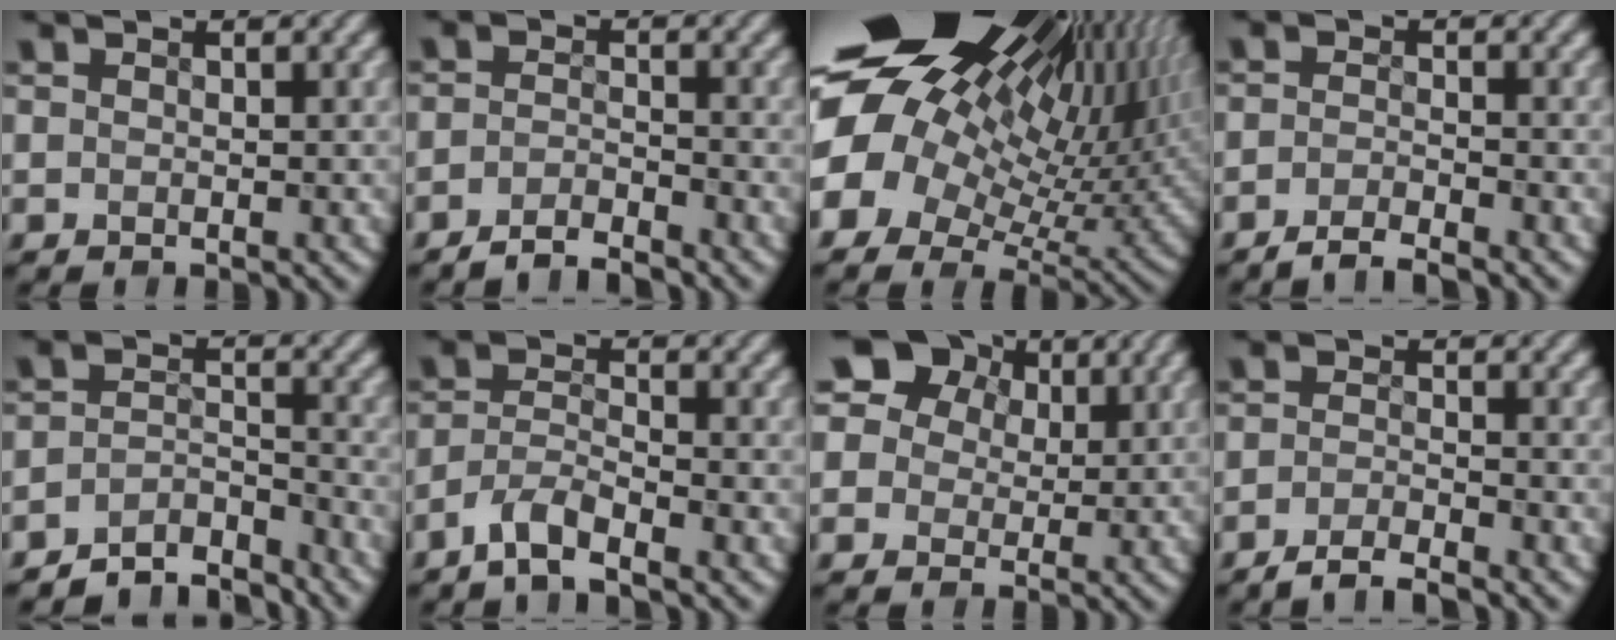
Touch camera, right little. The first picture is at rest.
{"total": 2.6, "force": [-2.4, 0.3, 0.9], "torque": [-0.017, 0.005, -0.047]}
{"total": 21.1, "force": [6.8, 13.4, 14.9], "torque": [-0.289, 0.021, 0.123]}
{"total": 2.4, "force": [-2.1, 0.2, 1.1], "torque": [-0.024, 0.004, -0.045]}
{"total": 5.1, "force": [-4.7, 1.5, 1.3], "torque": [-0.018, 0.000, -0.083]}
{"total": 2.9, "force": [-2.2, 0.4, 1.8], "torque": [-0.043, 0.006, -0.053]}
{"total": 14.9, "force": [6.5, 12.0, 6.0], "torque": [-0.148, 0.041, 0.090]}
{"total": 2.7, "force": [-2.4, 0.3, 1.3], "torque": [-0.027, 0.003, -0.049]}